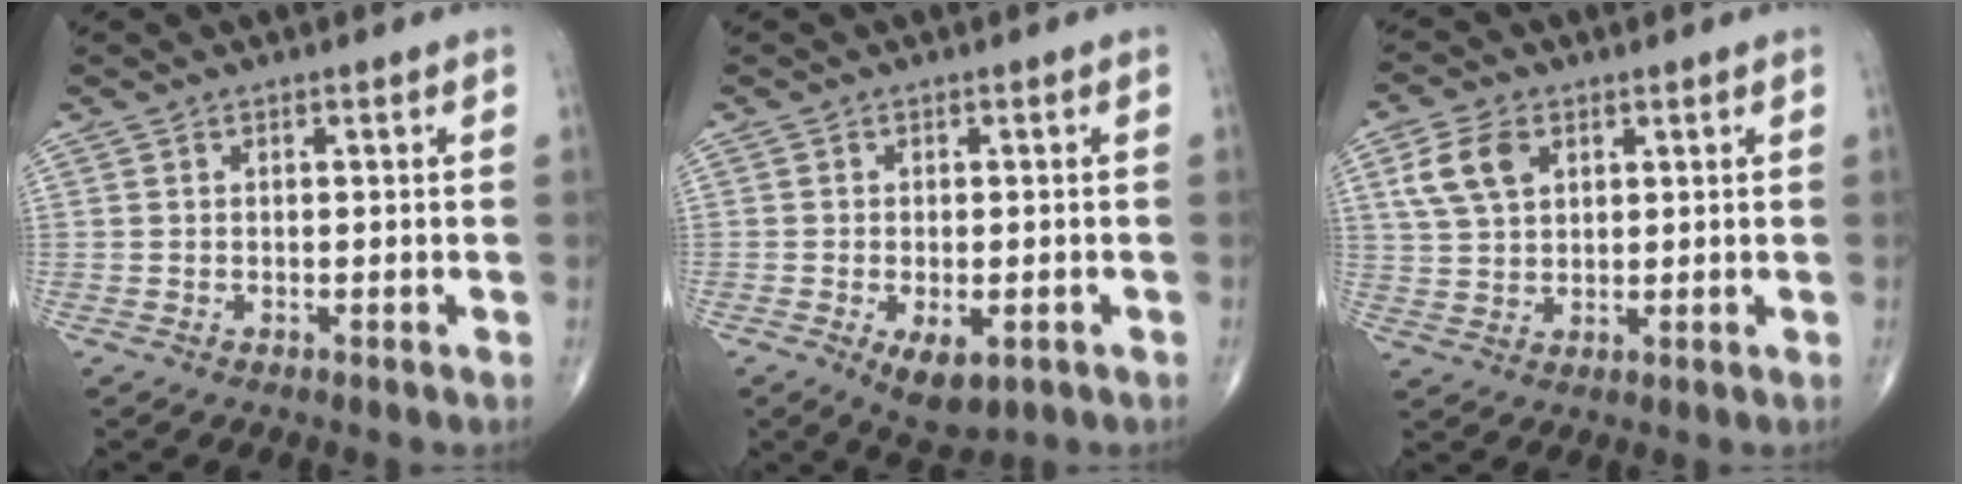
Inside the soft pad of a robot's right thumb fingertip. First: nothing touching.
{"total": 6.2, "force": [-2.3, 3.1, 4.9], "torque": [-0.076, -0.005, -0.025]}
{"total": 7.6, "force": [2.9, 4.9, 4.9], "torque": [-0.091, -0.003, 0.059]}